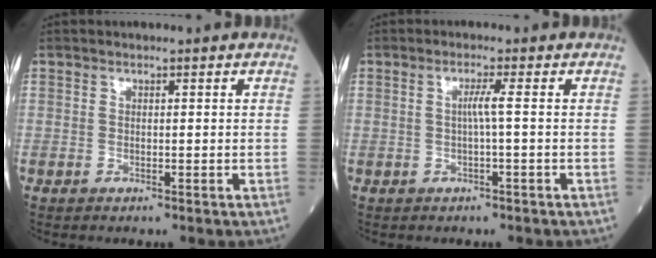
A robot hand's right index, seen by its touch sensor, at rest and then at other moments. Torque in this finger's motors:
{"motor_torque": [0.33, 0.06, 0.18, 0.03]}